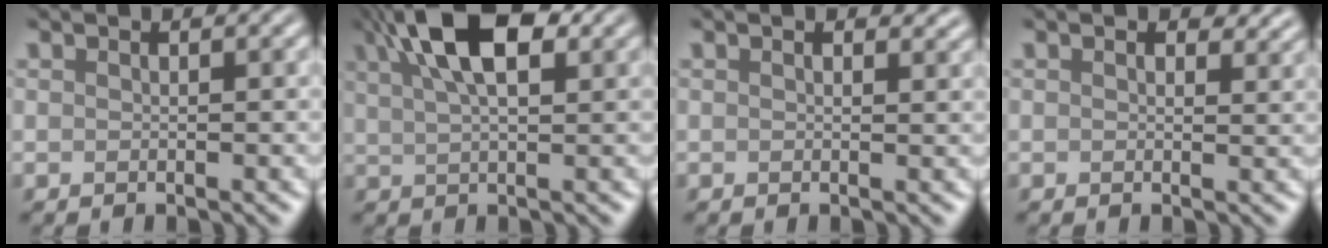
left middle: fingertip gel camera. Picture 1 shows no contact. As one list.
[{"total": 8.6, "force": [4.2, 3.6, 6.6], "torque": [-0.109, 0.028, 0.058]}, {"total": 1.0, "force": [0.8, 0.3, 0.6], "torque": [-0.007, 0.000, 0.012]}, {"total": 1.5, "force": [1.0, 0.7, 0.9], "torque": [-0.008, -0.003, 0.015]}]